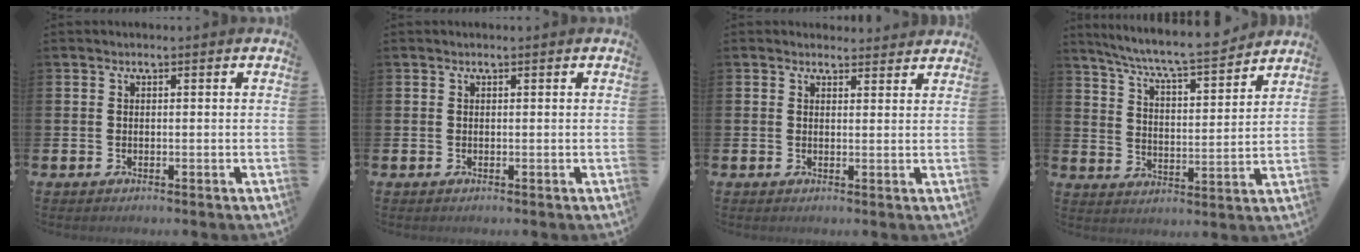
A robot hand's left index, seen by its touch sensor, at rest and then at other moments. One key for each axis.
{"total": 0.0}
{"total": 2.1, "fx": 2.0, "fy": 0.6, "fz": -0.1, "tx": 0.010, "ty": -0.010, "tz": 0.034}
{"total": 7.3, "fx": 6.8, "fy": 0.3, "fz": 2.5, "tx": -0.077, "ty": -0.051, "tz": 0.114}